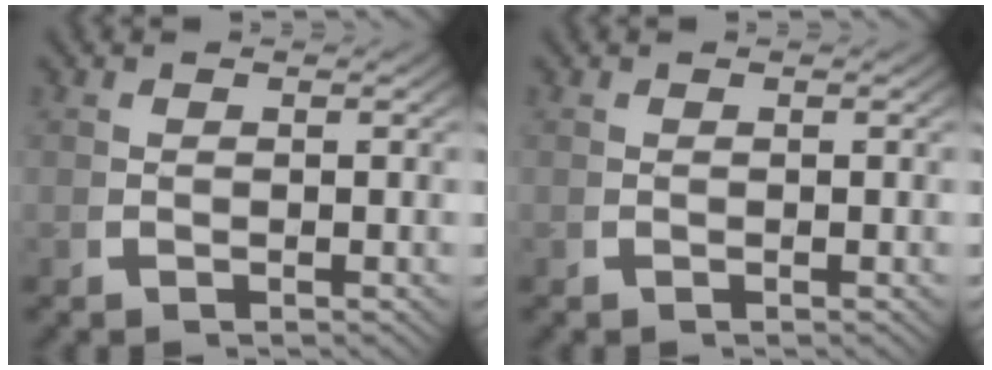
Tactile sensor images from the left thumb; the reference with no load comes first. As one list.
[{"total": 0.0}]